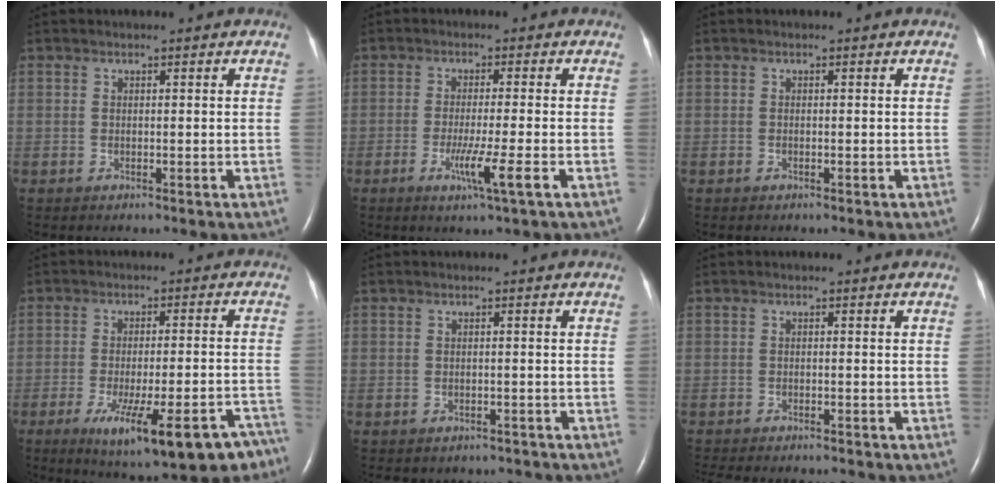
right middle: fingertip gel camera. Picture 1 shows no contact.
{"total": 5.2, "force": [-2.1, -0.8, 4.7], "torque": [-0.085, -0.015, -0.037]}
{"total": 0.0}
{"total": 16.3, "force": [-10.4, 3.8, 12.0], "torque": [-0.122, 0.004, -0.143]}
{"total": 3.5, "force": [-3.1, 1.7, 0.2], "torque": [-0.007, 0.007, -0.037]}
{"total": 9.6, "force": [-8.7, 1.6, 3.7], "torque": [-0.054, -0.014, -0.117]}